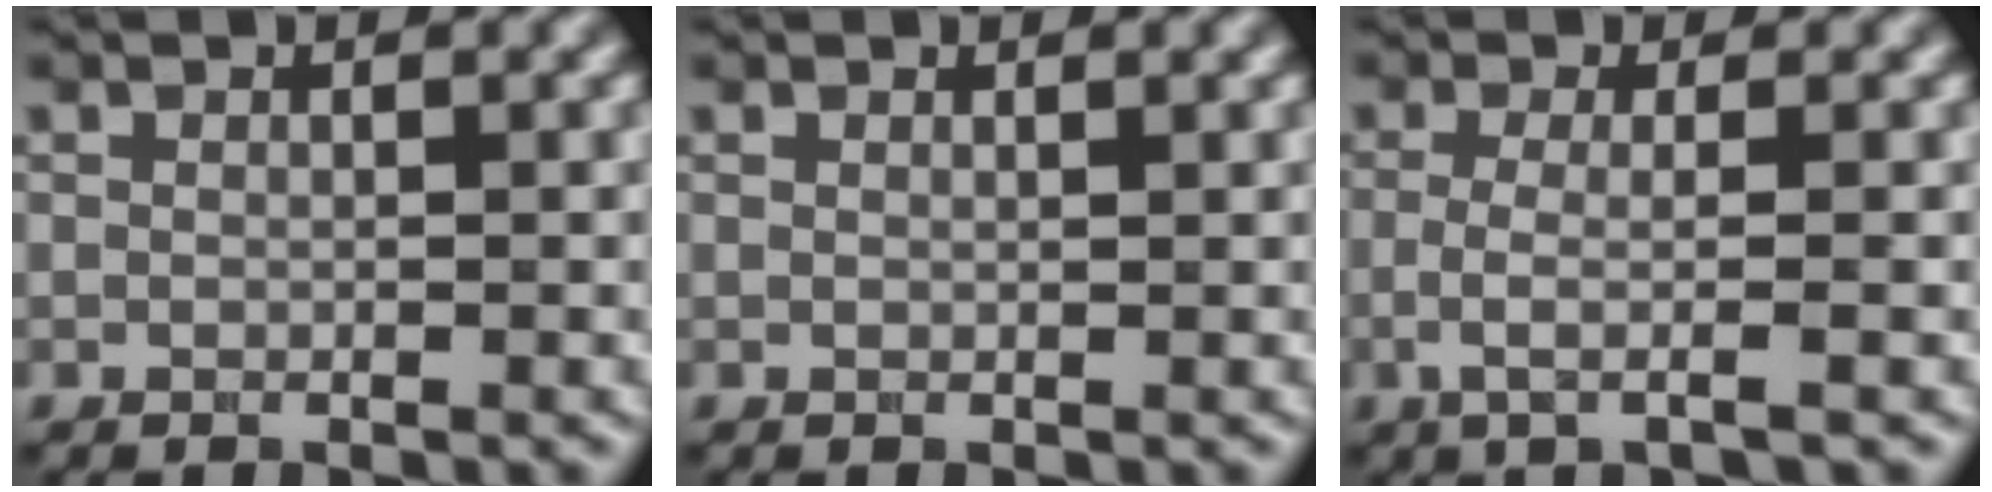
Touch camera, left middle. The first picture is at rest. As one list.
[{"total": 0.9, "force": [0.7, 0.3, 0.5], "torque": [-0.004, -0.001, 0.004]}, {"total": 3.0, "force": [-0.5, 0.8, 2.8], "torque": [-0.049, -0.009, -0.015]}]